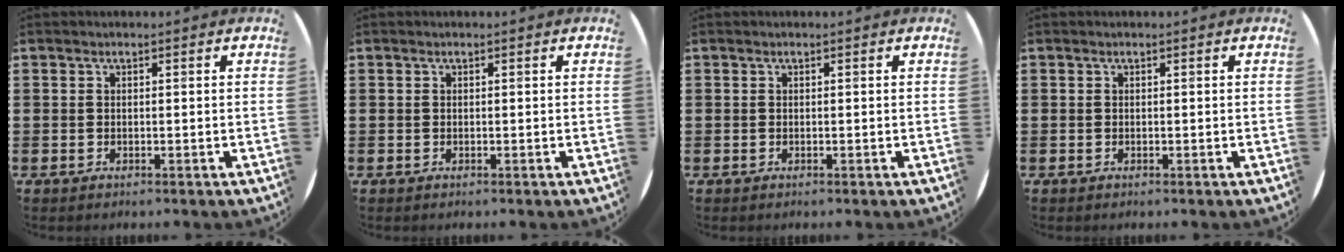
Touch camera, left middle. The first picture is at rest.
{"total": 0.0}
{"total": 0.0}
{"total": 0.0}